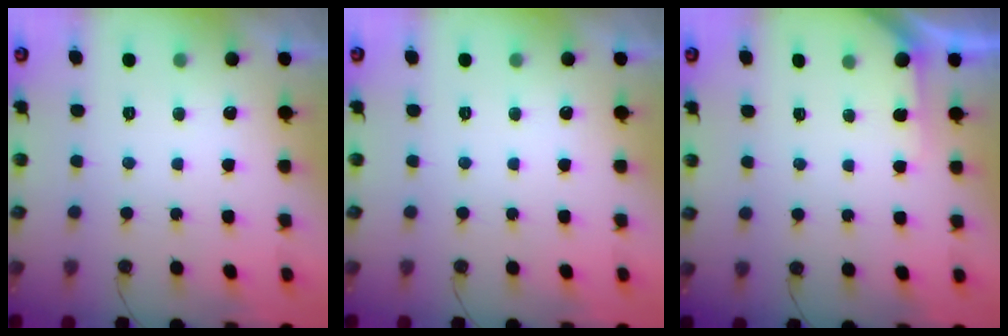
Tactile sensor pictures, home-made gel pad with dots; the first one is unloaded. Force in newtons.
{"total": 0.0}
{"total": 2.5, "press": 2.5, "slide": 0.3}